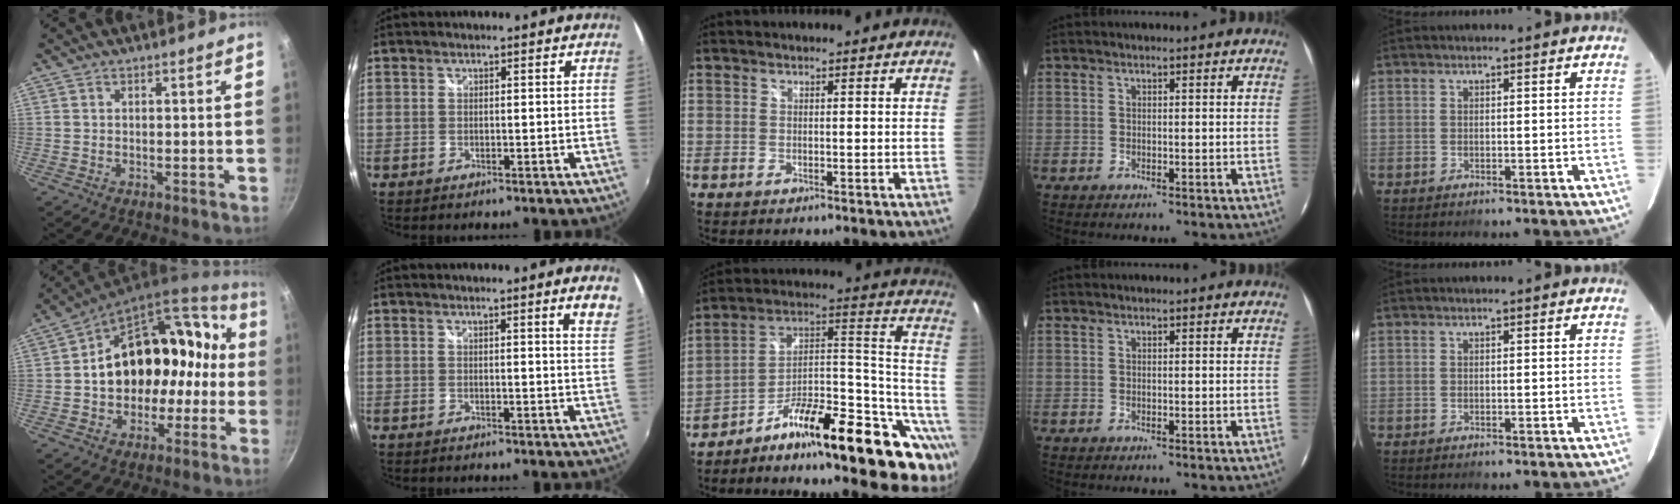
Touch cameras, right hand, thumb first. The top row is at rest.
{"thumb": {"total": 21.4, "force": [-1.3, 16.4, 13.7], "torque": [-0.157, 0.088, -0.010]}, "index": {"total": 3.7, "force": [2.3, -0.8, 2.7], "torque": [-0.032, -0.003, 0.025]}, "middle": {"total": 24.2, "force": [-15.9, 6.2, 17.1], "torque": [-0.182, 0.040, -0.254]}}